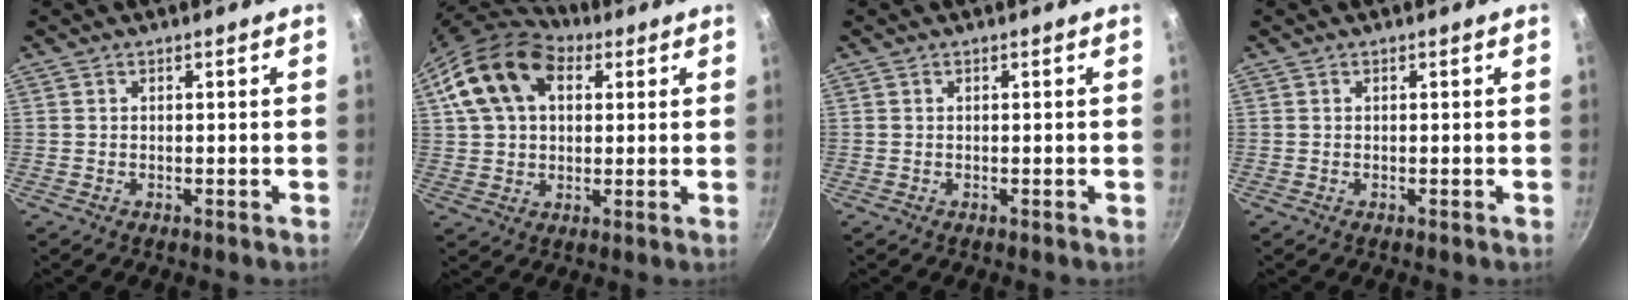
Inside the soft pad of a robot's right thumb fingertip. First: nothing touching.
{"total": 16.1, "force": [5.6, 10.9, 10.4], "torque": [-0.173, 0.017, 0.090]}
{"total": 0.0}
{"total": 0.0}